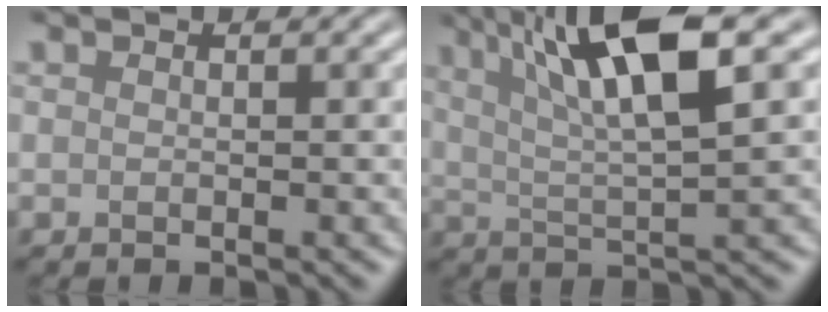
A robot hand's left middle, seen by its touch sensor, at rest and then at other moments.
{"total": 8.9, "force": [3.8, 1.9, 7.8], "torque": [-0.131, 0.015, 0.074]}